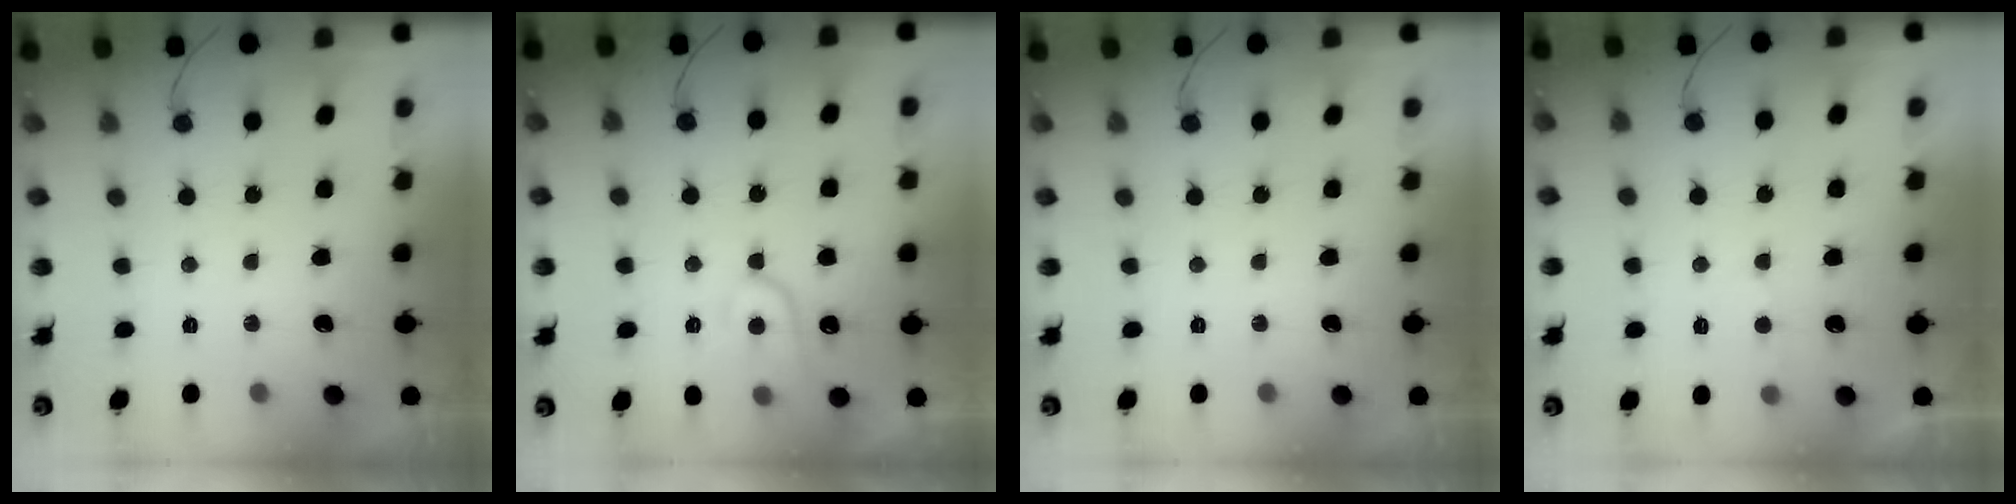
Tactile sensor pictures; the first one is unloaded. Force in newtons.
{"total": 10.5, "press": 10.5, "slide": 0.7}
{"total": 0.0}
{"total": 2.3, "press": 2.3, "slide": 0.2}